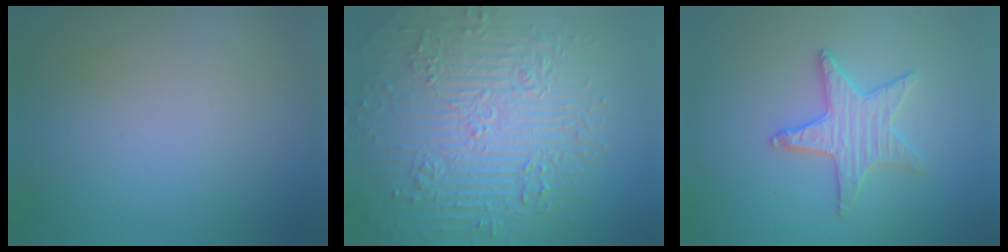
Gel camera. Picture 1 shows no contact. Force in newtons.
{"total": 11.2, "press": 7.4, "slide": 8.4}
{"total": 3.1, "press": 3.1, "slide": 0.4}